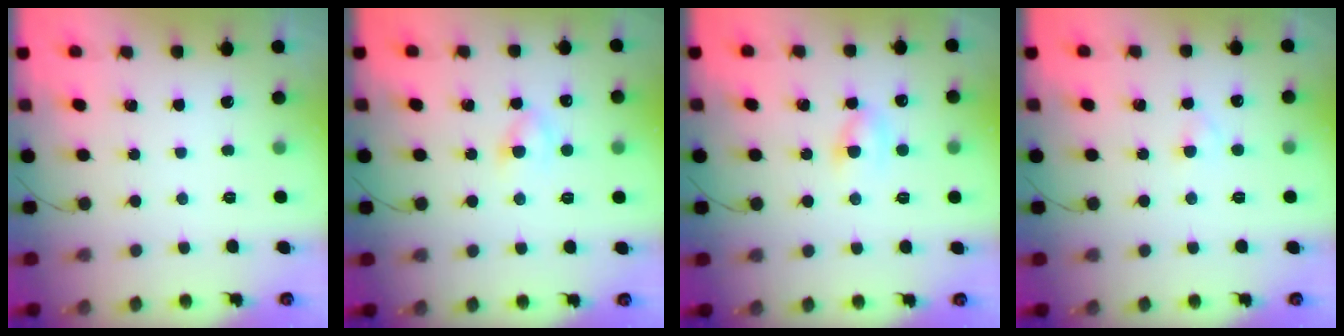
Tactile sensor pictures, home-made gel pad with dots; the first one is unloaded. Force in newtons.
{"total": 3.4, "press": 3.2, "slide": 1.2}
{"total": 4.3, "press": 4.0, "slide": 1.5}
{"total": 1.8, "press": 1.6, "slide": 0.9}